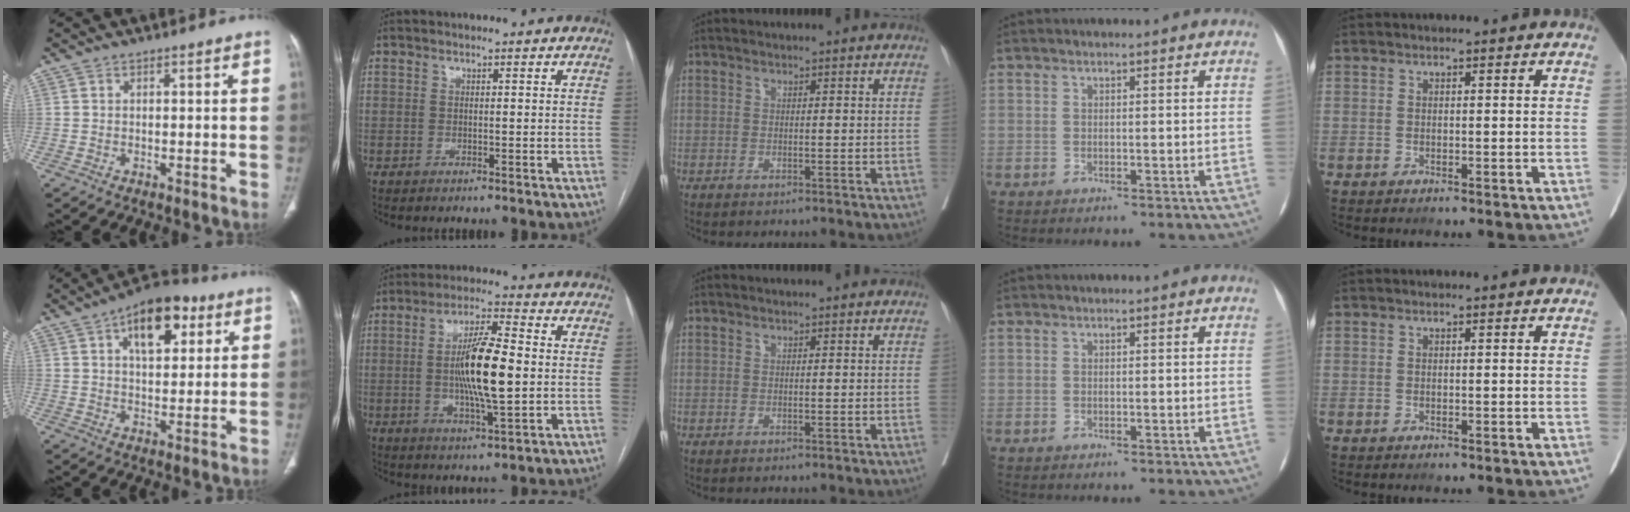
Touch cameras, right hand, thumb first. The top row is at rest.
{"thumb": {"total": 12.7, "force": [5.3, 6.7, 9.4], "torque": [-0.108, -0.002, 0.076]}, "index": {"total": 11.9, "force": [-0.6, 1.8, 11.7], "torque": [-0.216, 0.000, -0.012]}}